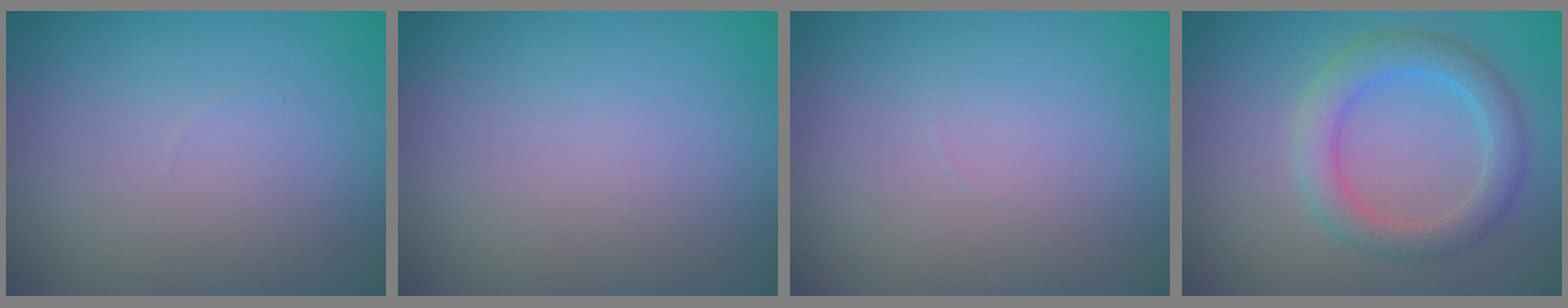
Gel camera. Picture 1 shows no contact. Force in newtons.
{"total": 0.0}
{"total": 0.0}
{"total": 3.7, "press": 3.7, "slide": 0.5}